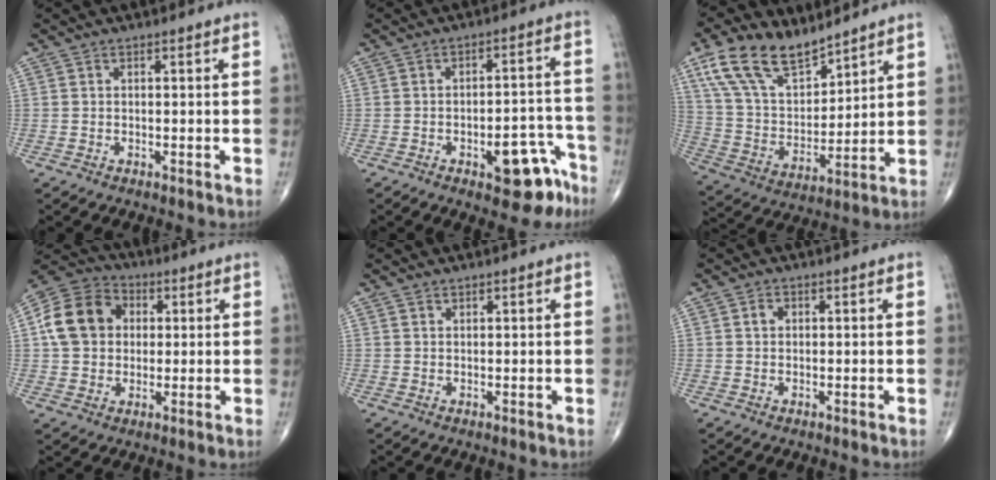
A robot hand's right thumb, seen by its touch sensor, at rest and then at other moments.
{"total": 10.7, "force": [-6.0, 4.5, 7.6], "torque": [-0.062, 0.048, -0.073]}
{"total": 15.7, "force": [11.0, 7.5, 8.5], "torque": [-0.134, -0.044, 0.220]}
{"total": 13.0, "force": [2.0, 10.5, 7.4], "torque": [-0.120, 0.015, 0.026]}
{"total": 0.6, "force": [0.6, 0.3, 0.0], "torque": [0.006, -0.005, 0.006]}
{"total": 1.4, "force": [0.3, 1.1, 0.7], "torque": [-0.008, 0.003, 0.004]}